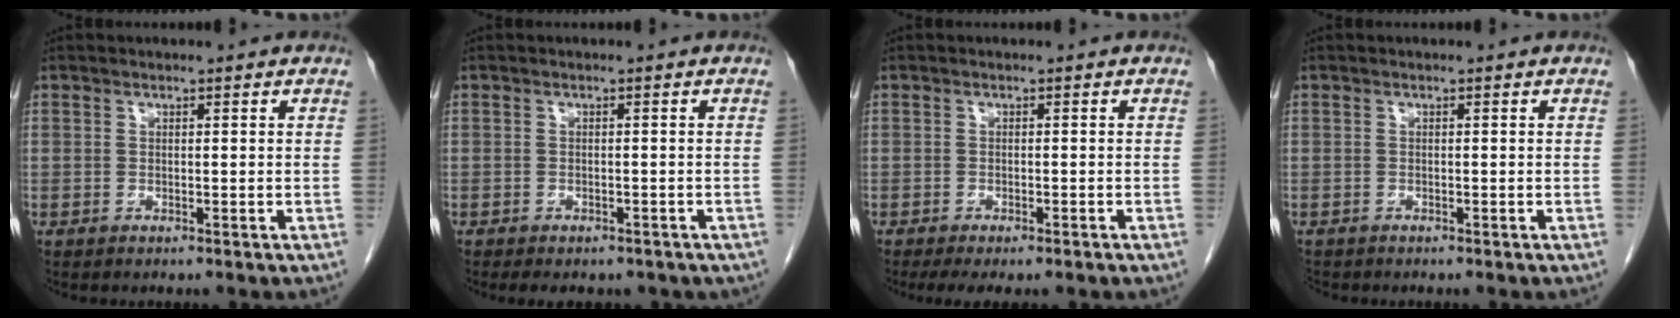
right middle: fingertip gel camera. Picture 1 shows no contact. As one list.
[{"total": 7.6, "force": [-5.9, 3.6, 3.2], "torque": [-0.041, 0.005, -0.059]}, {"total": 6.1, "force": [-4.6, 1.3, 3.7], "torque": [-0.042, -0.009, -0.061]}, {"total": 1.1, "force": [-1.1, 0.4, 0.1], "torque": [-0.009, -0.003, -0.020]}]